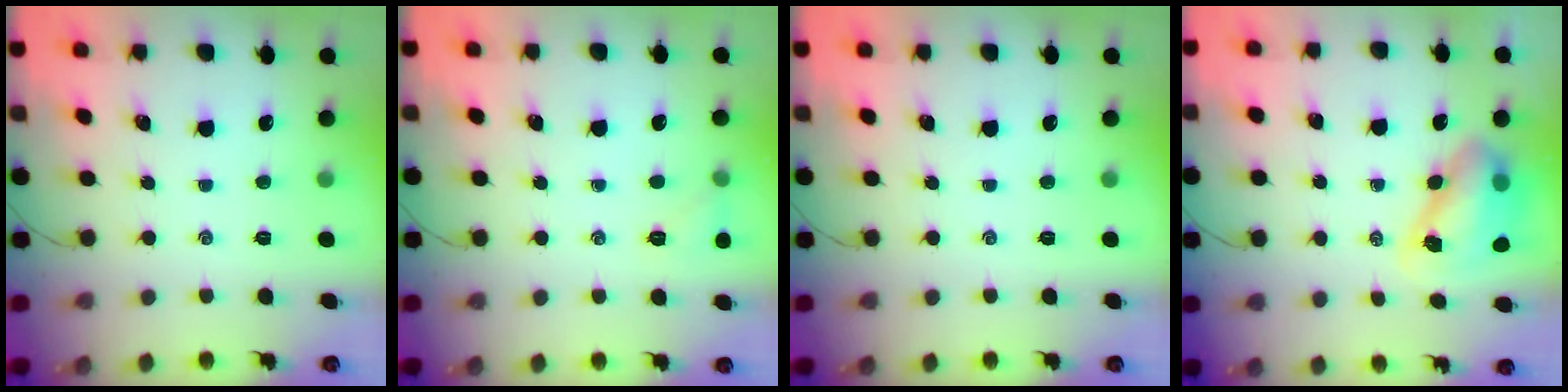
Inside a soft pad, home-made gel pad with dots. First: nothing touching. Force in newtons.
{"total": 6.2, "press": 5.9, "slide": 1.9}
{"total": 0.0}
{"total": 8.8, "press": 8.5, "slide": 2.2}